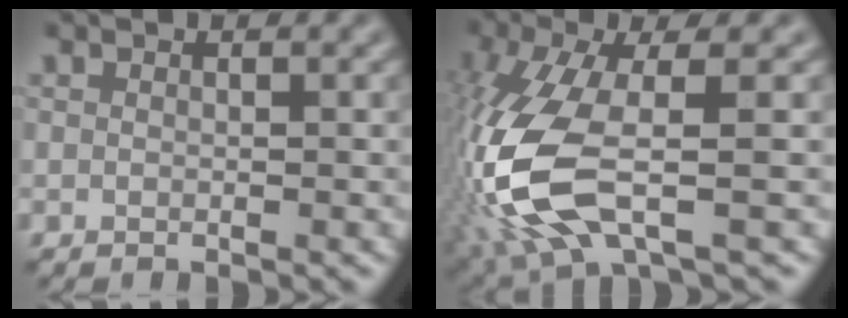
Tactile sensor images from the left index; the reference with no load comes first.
{"total": 10.4, "force": [-2.8, 3.9, 9.3], "torque": [-0.231, -0.011, -0.059]}